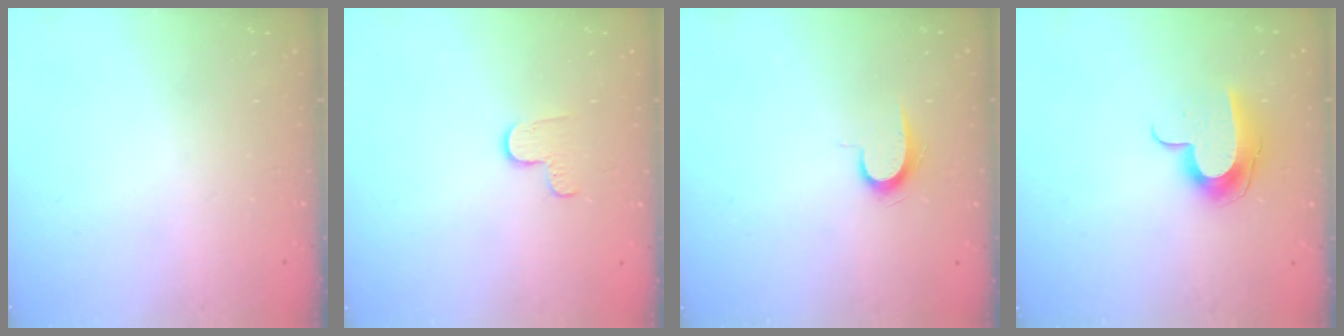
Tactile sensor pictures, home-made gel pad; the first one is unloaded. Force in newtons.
{"total": 3.8, "press": 3.8, "slide": 0.4}
{"total": 6.6, "press": 6.6, "slide": 0.7}
{"total": 10.2, "press": 10.2, "slide": 0.2}